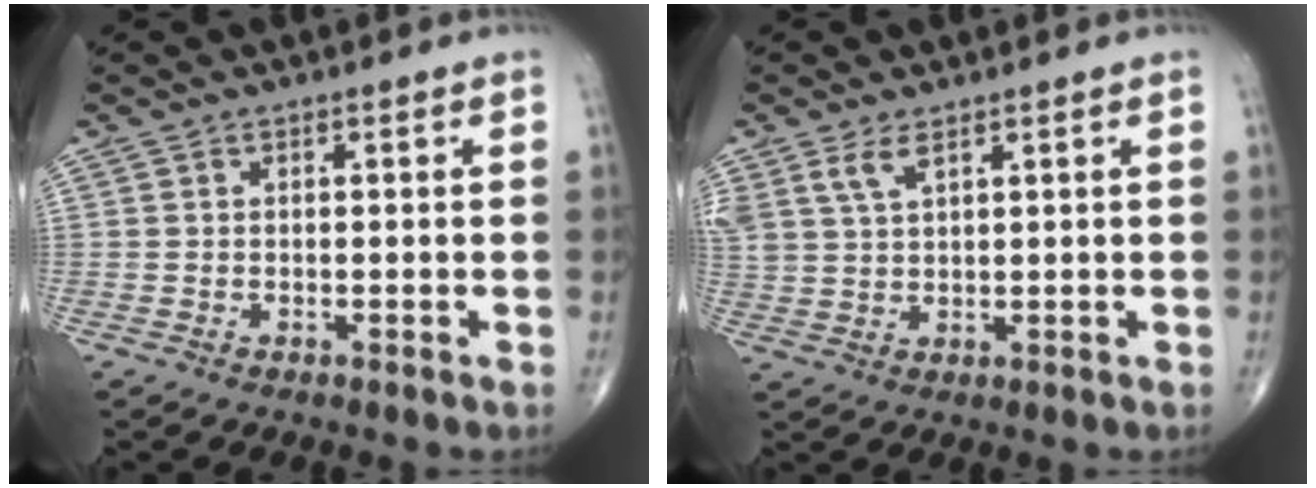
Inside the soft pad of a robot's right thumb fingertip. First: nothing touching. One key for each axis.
{"total": 4.5, "fx": 2.8, "fy": 1.9, "fz": 3.0, "tx": -0.067, "ty": -0.005, "tz": 0.064}